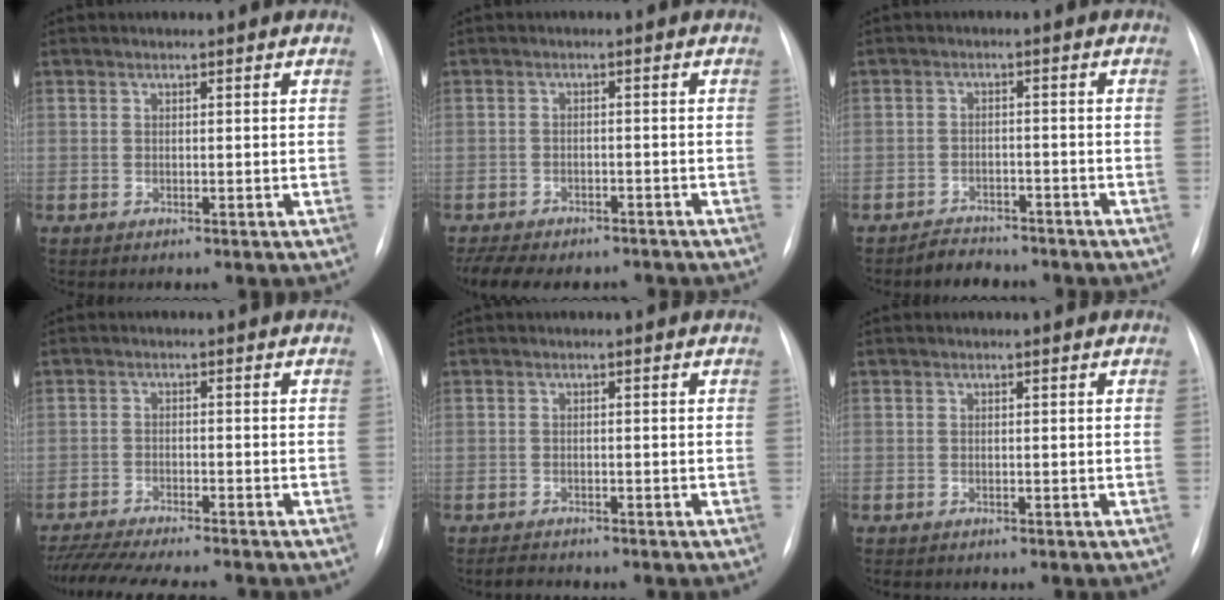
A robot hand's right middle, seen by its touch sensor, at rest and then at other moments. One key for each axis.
{"total": 11.5, "fx": -9.7, "fy": 4.3, "fz": 4.4, "tx": -0.087, "ty": 0.001, "tz": -0.131}
{"total": 4.1, "fx": -3.7, "fy": 1.9, "fz": 0.4, "tx": -0.011, "ty": 0.000, "tz": -0.056}
{"total": 12.5, "fx": -11.1, "fy": 1.0, "fz": 5.6, "tx": -0.082, "ty": -0.011, "tz": -0.168}
{"total": 1.7, "fx": -1.6, "fy": 0.4, "fz": 0.2, "tx": -0.009, "ty": -0.006, "tz": -0.024}
{"total": 0.5, "fx": -0.4, "fy": 0.2, "fz": 0.2, "tx": -0.008, "ty": 0.001, "tz": -0.008}